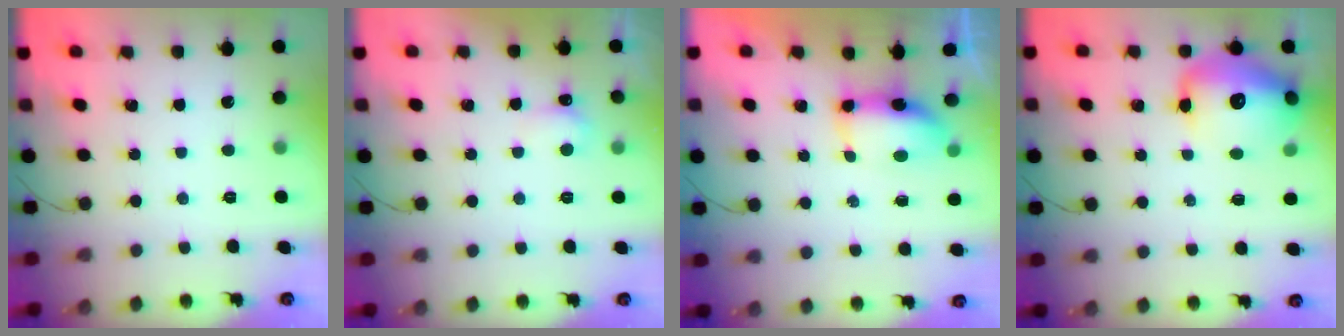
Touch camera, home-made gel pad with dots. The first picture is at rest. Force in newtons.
{"total": 5.5, "press": 4.1, "slide": 3.7}
{"total": 7.1, "press": 7.0, "slide": 1.2}
{"total": 16.3, "press": 15.9, "slide": 3.7}